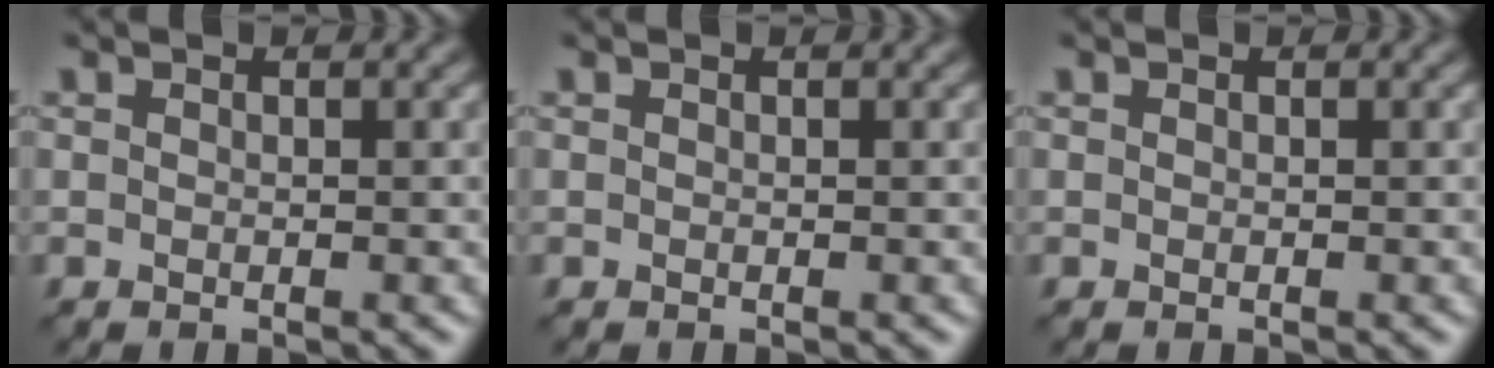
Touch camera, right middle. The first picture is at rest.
{"total": 0.0}
{"total": 0.0}